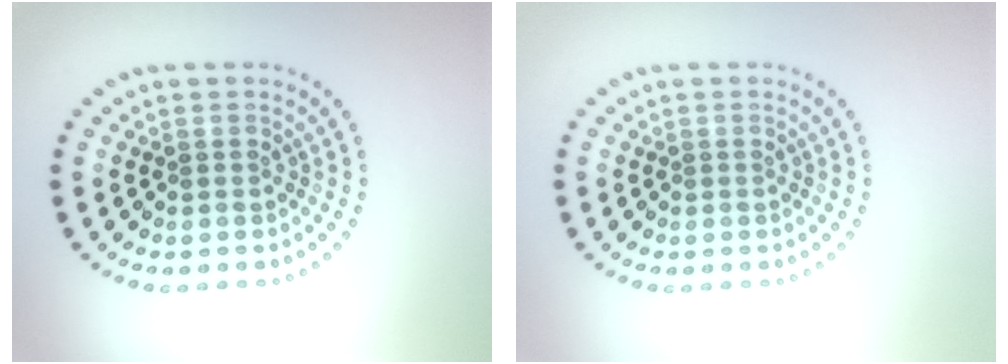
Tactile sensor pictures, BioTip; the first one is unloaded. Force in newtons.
{"total": 0.0}